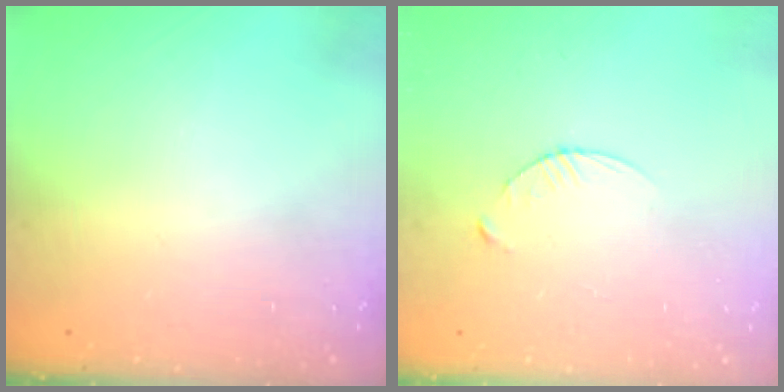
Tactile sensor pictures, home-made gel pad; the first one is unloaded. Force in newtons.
{"total": 3.6, "press": 3.5, "slide": 0.4}